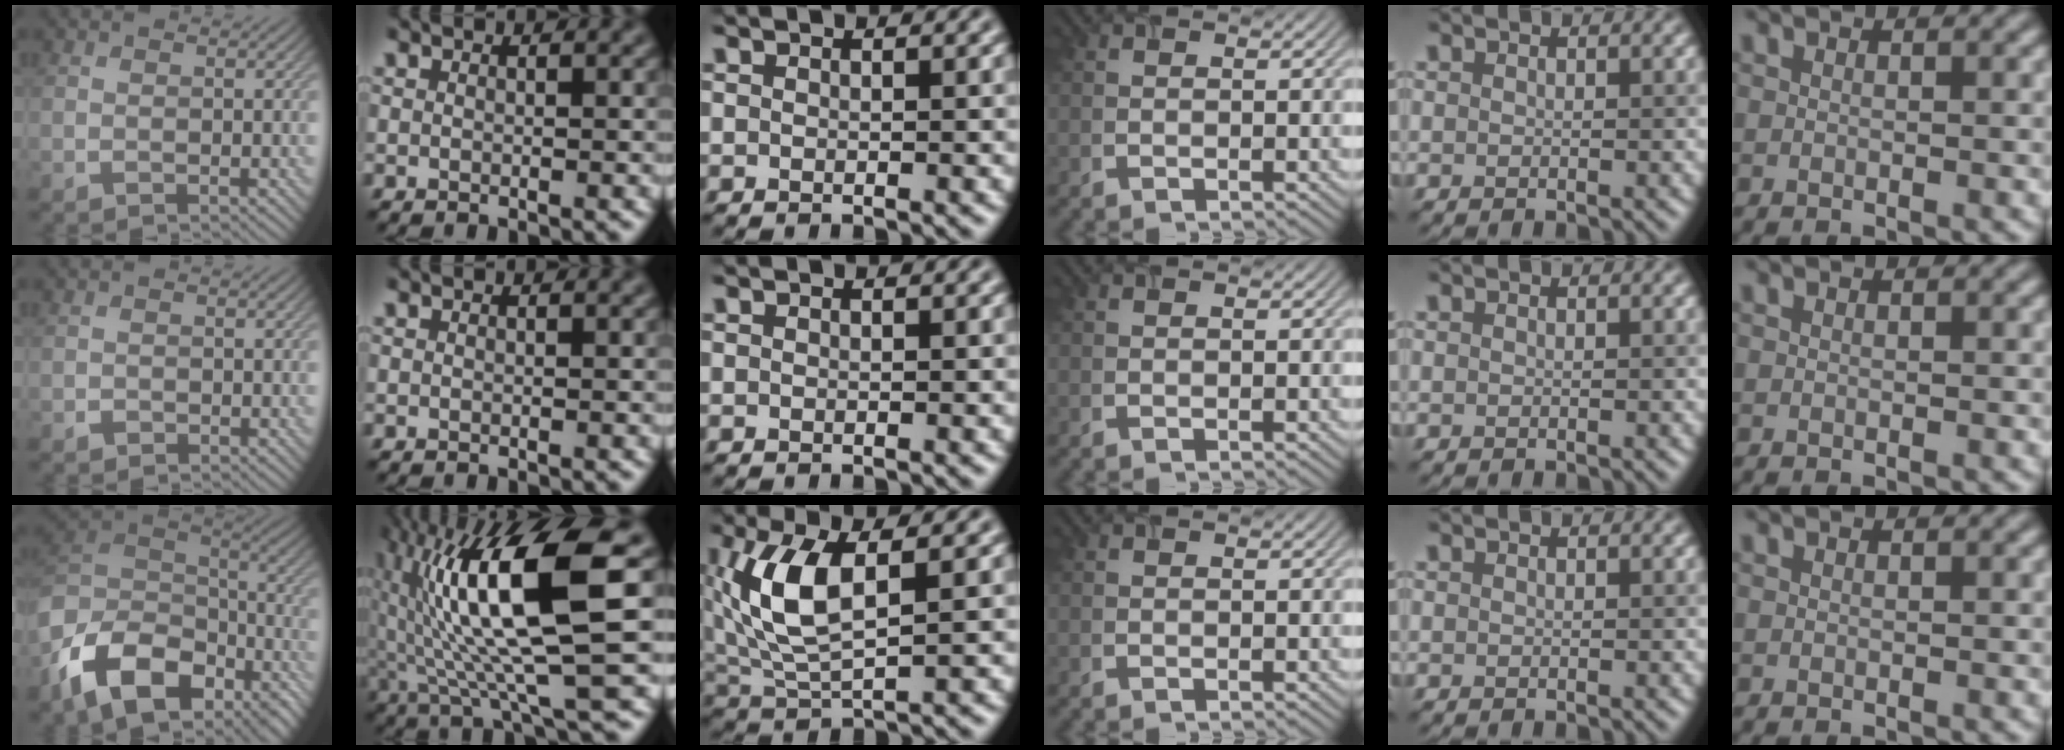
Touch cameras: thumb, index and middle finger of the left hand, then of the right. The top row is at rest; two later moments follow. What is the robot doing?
{"motion": "lift_and_place", "object": "timer"}